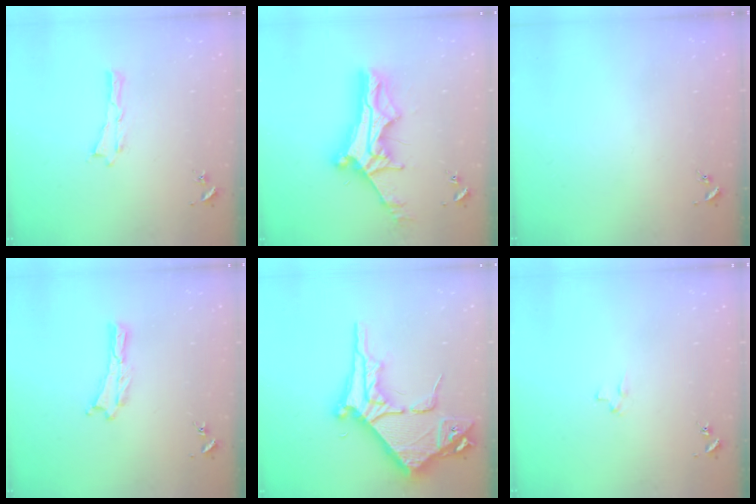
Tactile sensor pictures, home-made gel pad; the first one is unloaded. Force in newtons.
{"total": 12.6, "press": 12.6, "slide": 1.0}
{"total": 0.0}
{"total": 0.0}
{"total": 10.5, "press": 10.4, "slide": 1.2}
{"total": 1.9, "press": 1.9, "slide": 0.2}